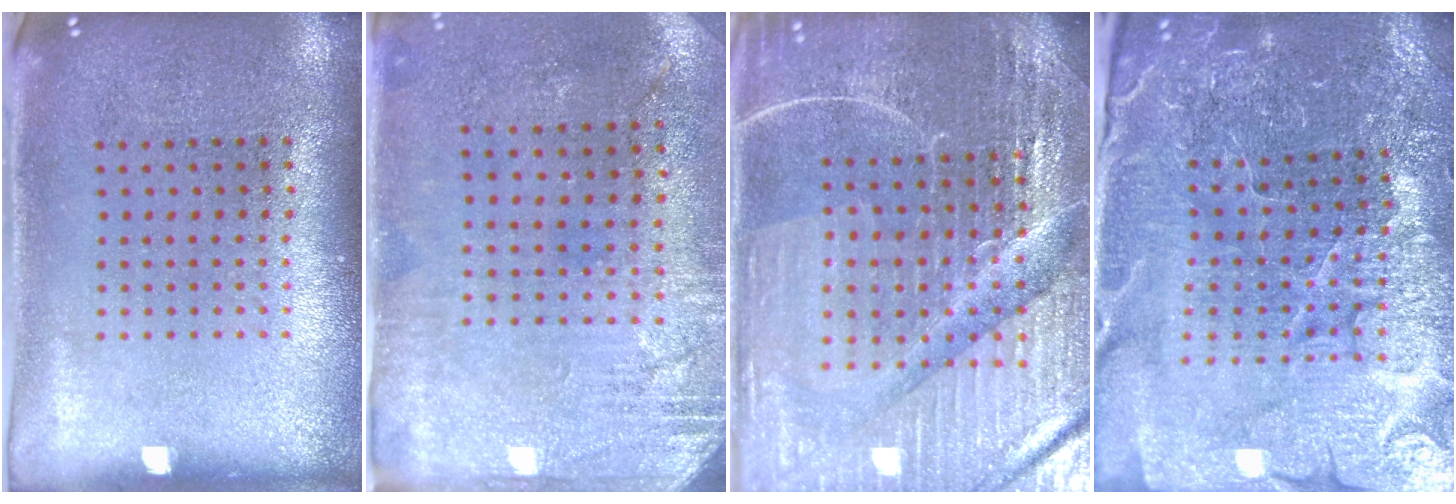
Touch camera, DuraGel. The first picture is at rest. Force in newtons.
{"total": 2.7, "press": 2.3, "slide": 1.4}
{"total": 5.3, "press": 4.9, "slide": 1.9}
{"total": 4.6, "press": 4.4, "slide": 1.1}